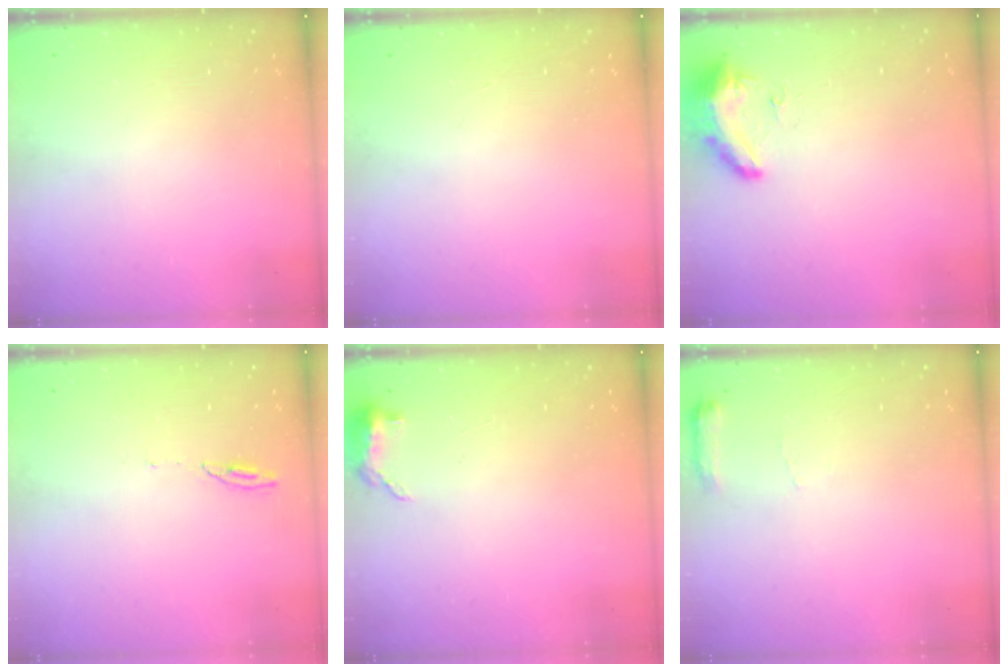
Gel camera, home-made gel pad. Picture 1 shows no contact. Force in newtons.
{"total": 0.9, "press": 0.0, "slide": 0.9}
{"total": 10.2, "press": 9.3, "slide": 4.2}
{"total": 3.5, "press": 3.5, "slide": 0.3}
{"total": 5.7, "press": 5.6, "slide": 1.4}
{"total": 5.6, "press": 5.6, "slide": 0.7}